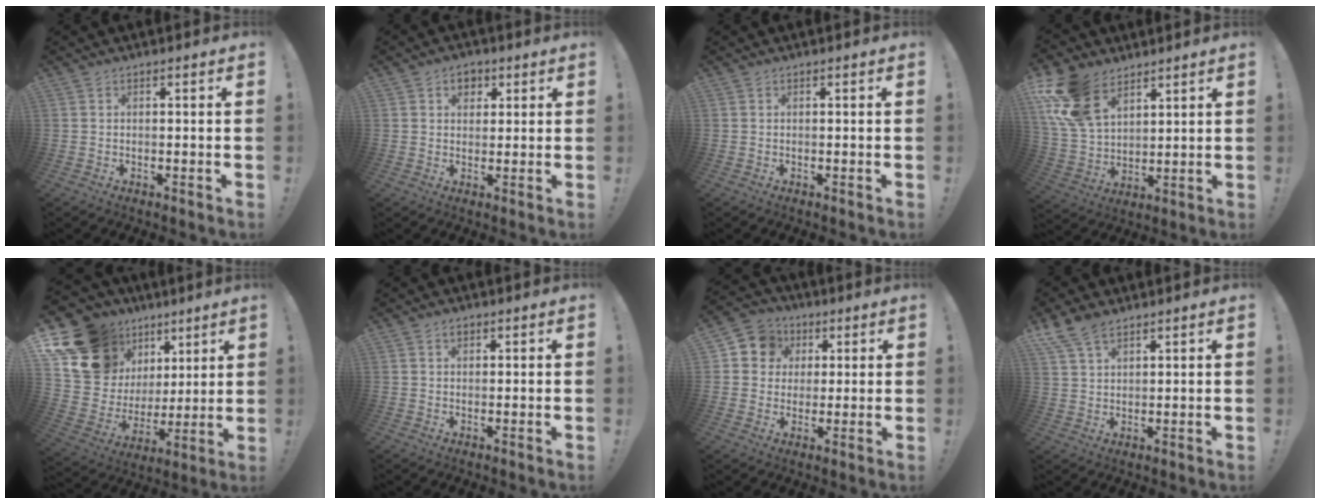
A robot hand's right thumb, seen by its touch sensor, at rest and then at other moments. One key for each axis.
{"total": 4.8, "fx": 1.9, "fy": 3.8, "fz": 2.1, "tx": -0.026, "ty": 0.001, "tz": 0.034}
{"total": 0.0}
{"total": 16.7, "fx": 9.6, "fy": 10.3, "fz": 9.0, "tx": -0.182, "ty": -0.046, "tz": 0.184}
{"total": 19.5, "fx": 11.6, "fy": 13.8, "fz": 7.5, "tx": -0.131, "ty": -0.075, "tz": 0.250}
{"total": 1.4, "fx": 0.8, "fy": 0.9, "fz": 0.7, "tx": -0.015, "ty": 0.003, "tz": 0.015}
{"total": 8.7, "fx": 2.1, "fy": 8.1, "fz": 2.4, "tx": -0.037, "ty": 0.000, "tz": 0.044}
{"total": 7.3, "fx": 5.4, "fy": 3.4, "fz": 3.6, "tx": -0.068, "ty": -0.021, "tz": 0.106}